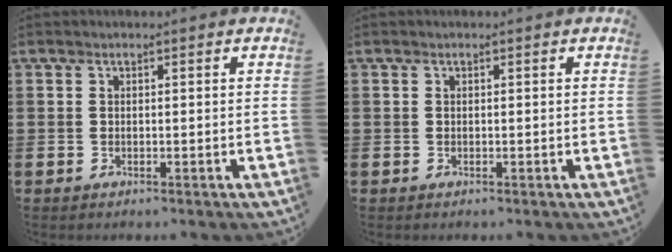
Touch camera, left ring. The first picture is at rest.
{"total": 0.0}